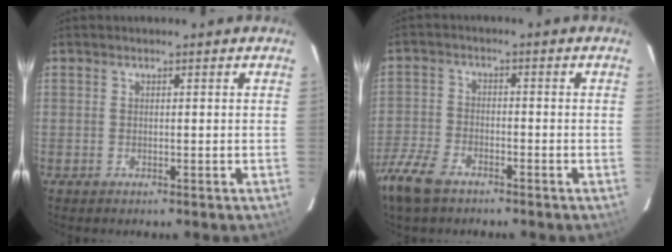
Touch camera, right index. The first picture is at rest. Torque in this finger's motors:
{"motor_torque": [0.23, -0.22, 0.25, 0.07]}